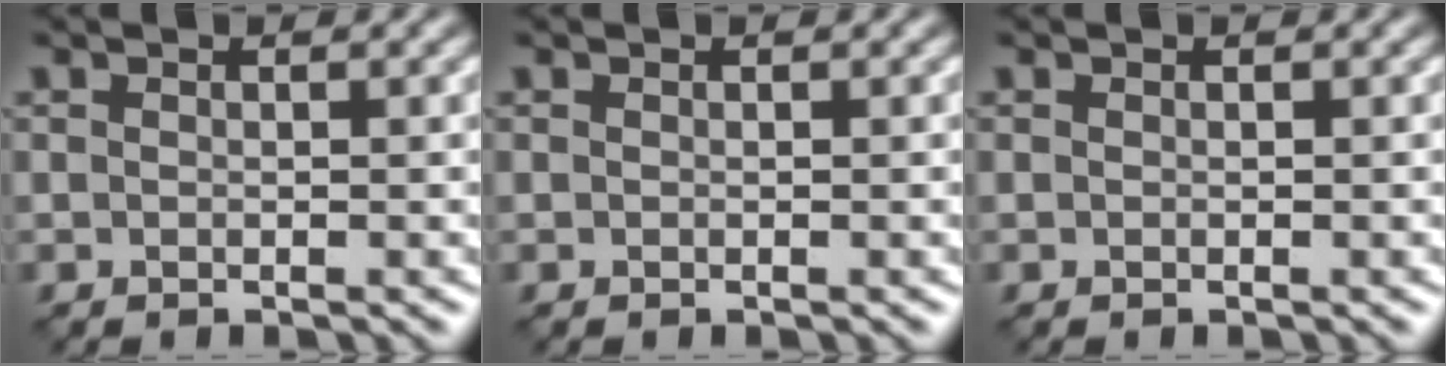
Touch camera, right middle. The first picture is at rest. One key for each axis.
{"total": 0.0}
{"total": 0.0}